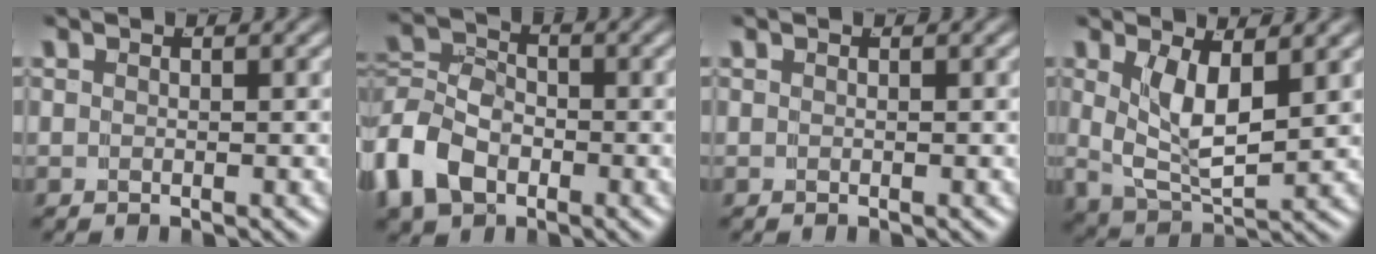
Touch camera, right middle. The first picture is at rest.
{"total": 8.1, "force": [-2.0, 6.7, 4.1], "torque": [-0.100, -0.022, -0.034]}
{"total": 0.0}
{"total": 6.2, "force": [0.9, 3.8, 4.9], "torque": [-0.107, -0.021, 0.029]}